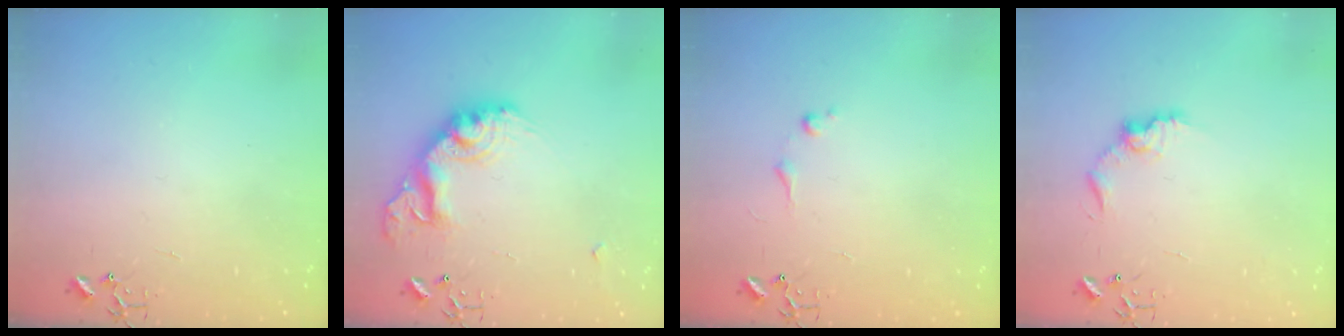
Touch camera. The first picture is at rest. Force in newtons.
{"total": 19.3, "press": 19.2, "slide": 1.2}
{"total": 7.4, "press": 7.4, "slide": 0.9}
{"total": 9.1, "press": 9.1, "slide": 0.3}